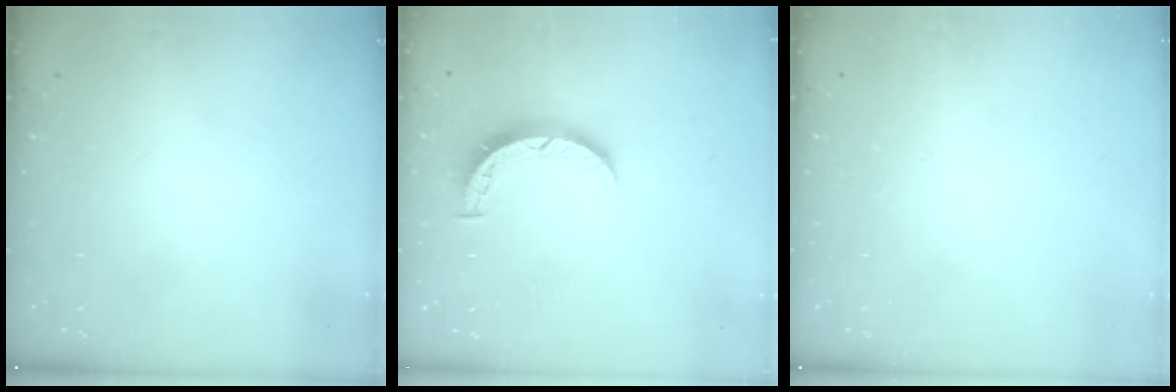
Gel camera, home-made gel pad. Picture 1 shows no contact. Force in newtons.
{"total": 5.1, "press": 5.1, "slide": 0.5}
{"total": 0.0}